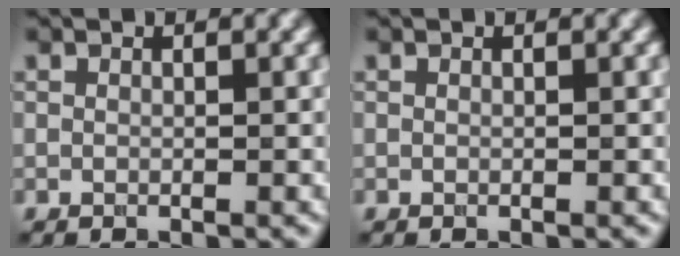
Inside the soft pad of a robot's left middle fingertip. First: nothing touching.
{"total": 0.0}